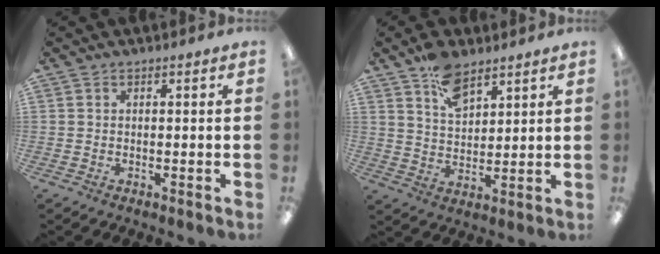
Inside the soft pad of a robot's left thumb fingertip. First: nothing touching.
{"total": 8.8, "force": [5.9, 4.7, 4.5], "torque": [-0.073, -0.027, 0.106]}